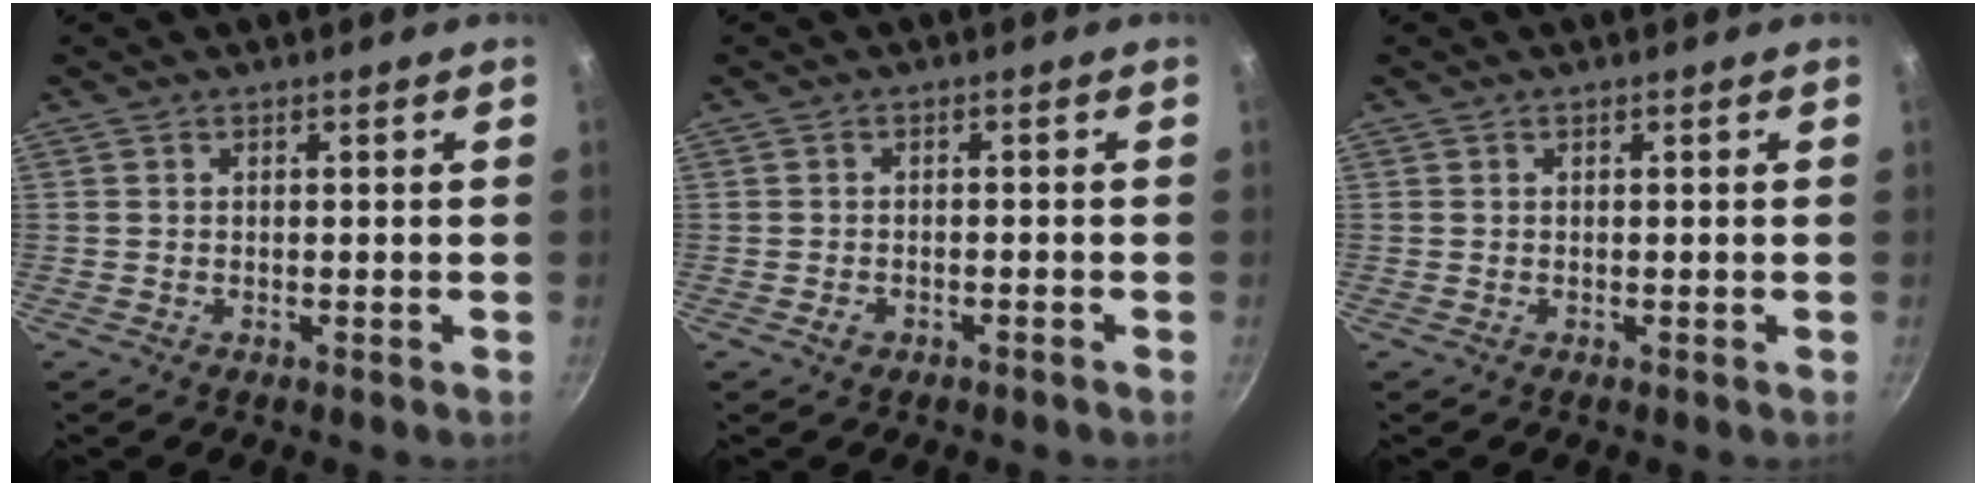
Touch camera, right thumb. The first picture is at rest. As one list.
[{"total": 1.5, "force": [-1.0, 0.8, 0.8], "torque": [-0.018, 0.011, -0.015]}, {"total": 0.0}]